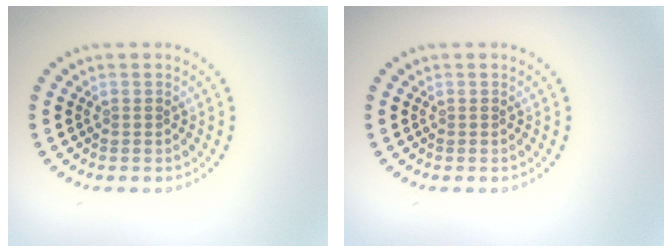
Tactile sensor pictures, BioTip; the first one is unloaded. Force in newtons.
{"total": 0.0}